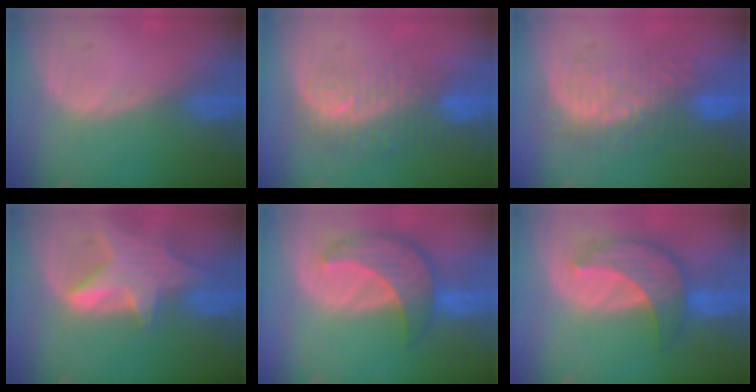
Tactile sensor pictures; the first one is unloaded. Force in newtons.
{"total": 9.7, "press": 8.0, "slide": 5.5}
{"total": 8.8, "press": 8.5, "slide": 2.3}
{"total": 8.4, "press": 7.4, "slide": 4.0}
{"total": 8.4, "press": 7.6, "slide": 3.6}
{"total": 7.8, "press": 7.5, "slide": 2.2}